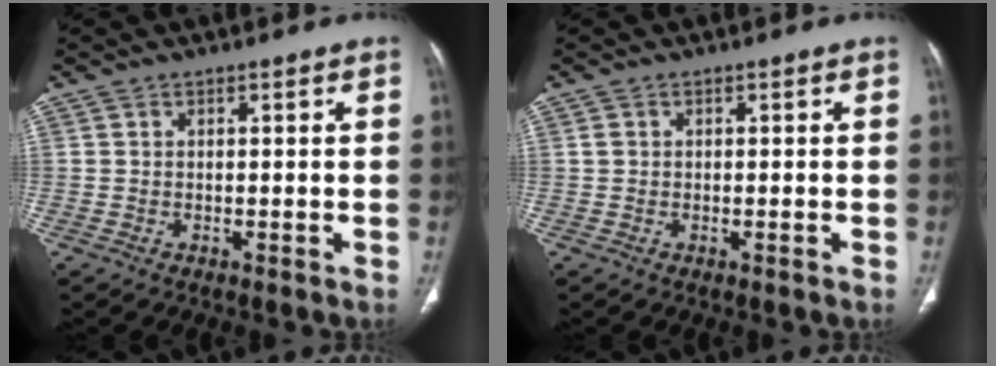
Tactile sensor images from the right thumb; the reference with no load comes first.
{"total": 0.9, "force": [-0.1, 0.6, 0.6], "torque": [-0.011, 0.001, 0.000]}